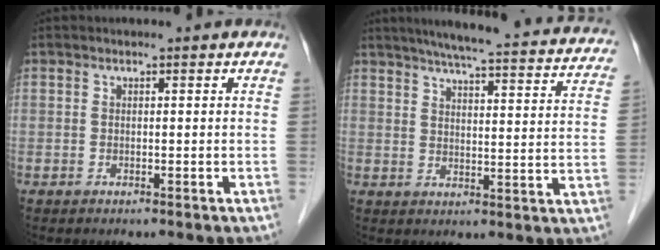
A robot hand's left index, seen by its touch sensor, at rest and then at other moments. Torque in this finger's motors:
{"motor_torque": [0.00, -0.23, 0.08, 0.06]}